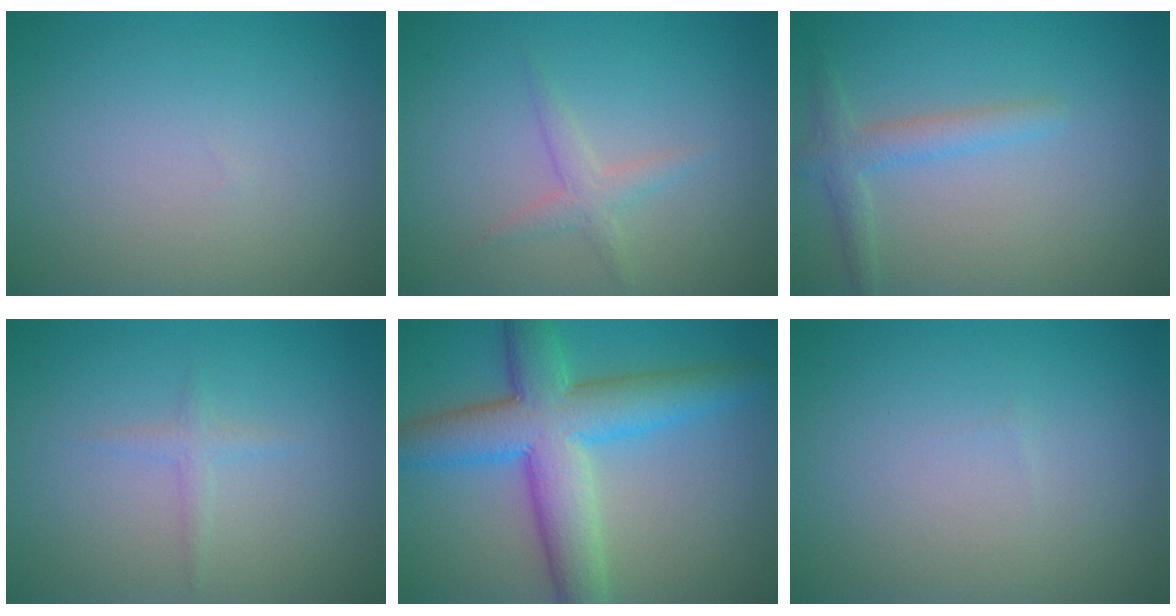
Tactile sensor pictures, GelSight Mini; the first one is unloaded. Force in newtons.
{"total": 1.6, "press": 1.6, "slide": 0.1}
{"total": 2.3, "press": 2.3, "slide": 0.2}
{"total": 1.1, "press": 1.1, "slide": 0.0}
{"total": 8.8, "press": 8.8, "slide": 0.1}
{"total": 0.0}